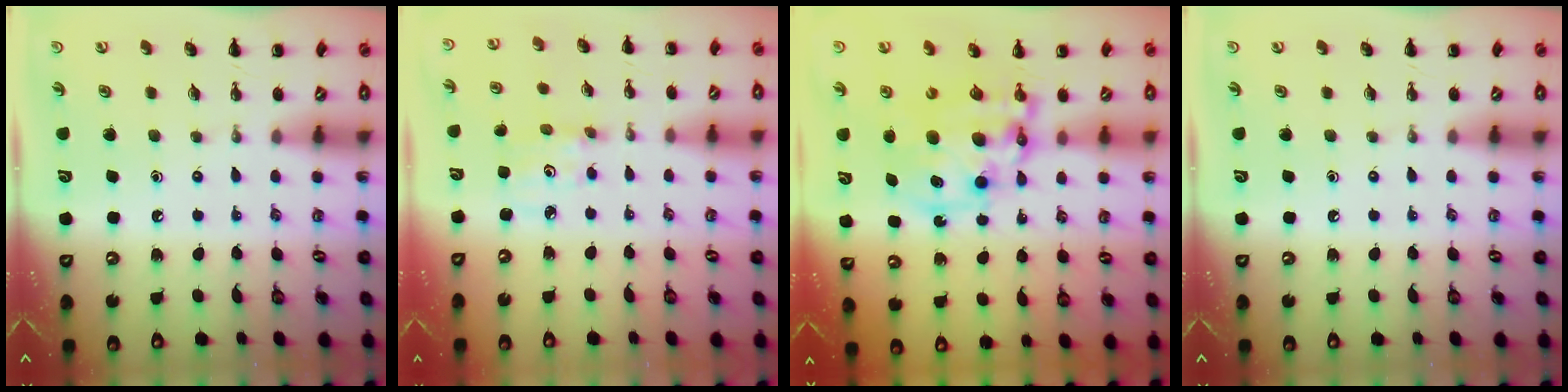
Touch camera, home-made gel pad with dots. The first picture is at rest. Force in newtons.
{"total": 2.6, "press": 2.6, "slide": 0.3}
{"total": 12.1, "press": 11.8, "slide": 2.9}
{"total": 0.0}